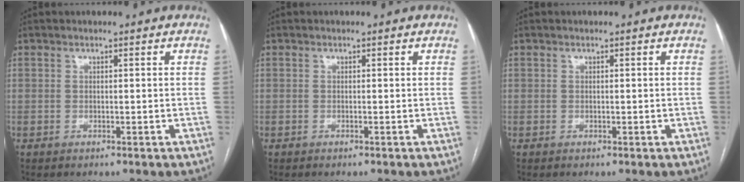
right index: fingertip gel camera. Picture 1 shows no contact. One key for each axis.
{"total": 0.0}
{"total": 0.0}